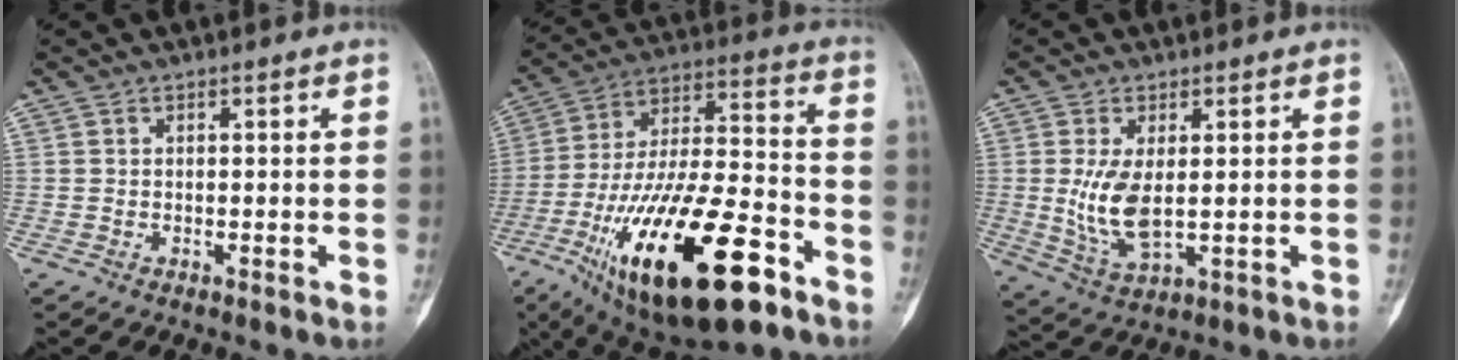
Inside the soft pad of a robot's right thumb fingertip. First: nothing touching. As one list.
[{"total": 29.0, "force": [-14.0, 10.3, 23.2], "torque": [-0.436, 0.052, -0.229]}, {"total": 8.2, "force": [0.4, 3.8, 7.2], "torque": [-0.145, -0.014, 0.021]}]